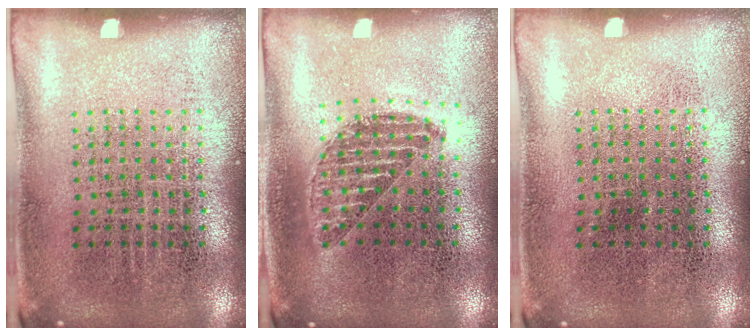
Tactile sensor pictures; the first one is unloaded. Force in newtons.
{"total": 1.1, "press": 1.0, "slide": 0.5}
{"total": 0.0}